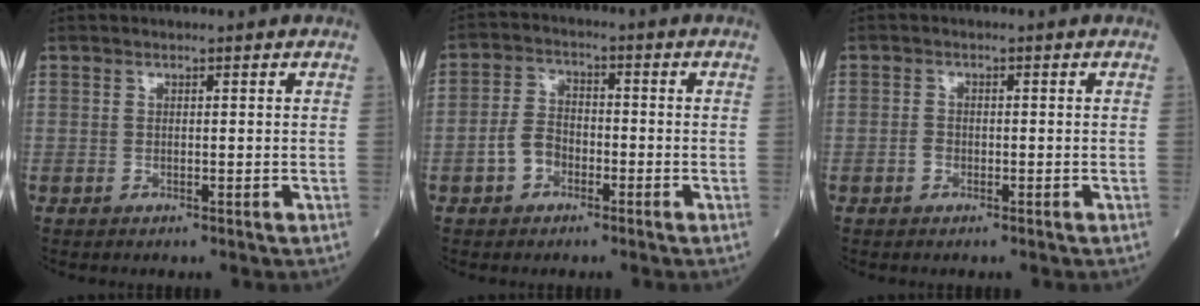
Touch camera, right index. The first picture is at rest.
{"total": 4.8, "force": [-2.1, 3.3, 2.8], "torque": [-0.061, 0.016, -0.043]}
{"total": 1.2, "force": [-0.7, 0.8, 0.6], "torque": [-0.007, 0.005, -0.011]}